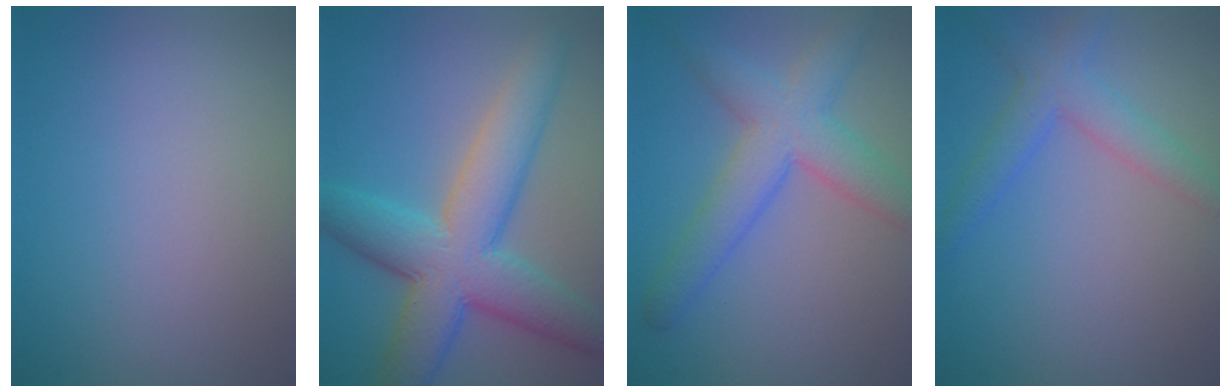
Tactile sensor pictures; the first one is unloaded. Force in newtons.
{"total": 8.7, "press": 8.7, "slide": 0.3}
{"total": 5.6, "press": 5.6, "slide": 0.2}
{"total": 3.5, "press": 3.5, "slide": 0.1}